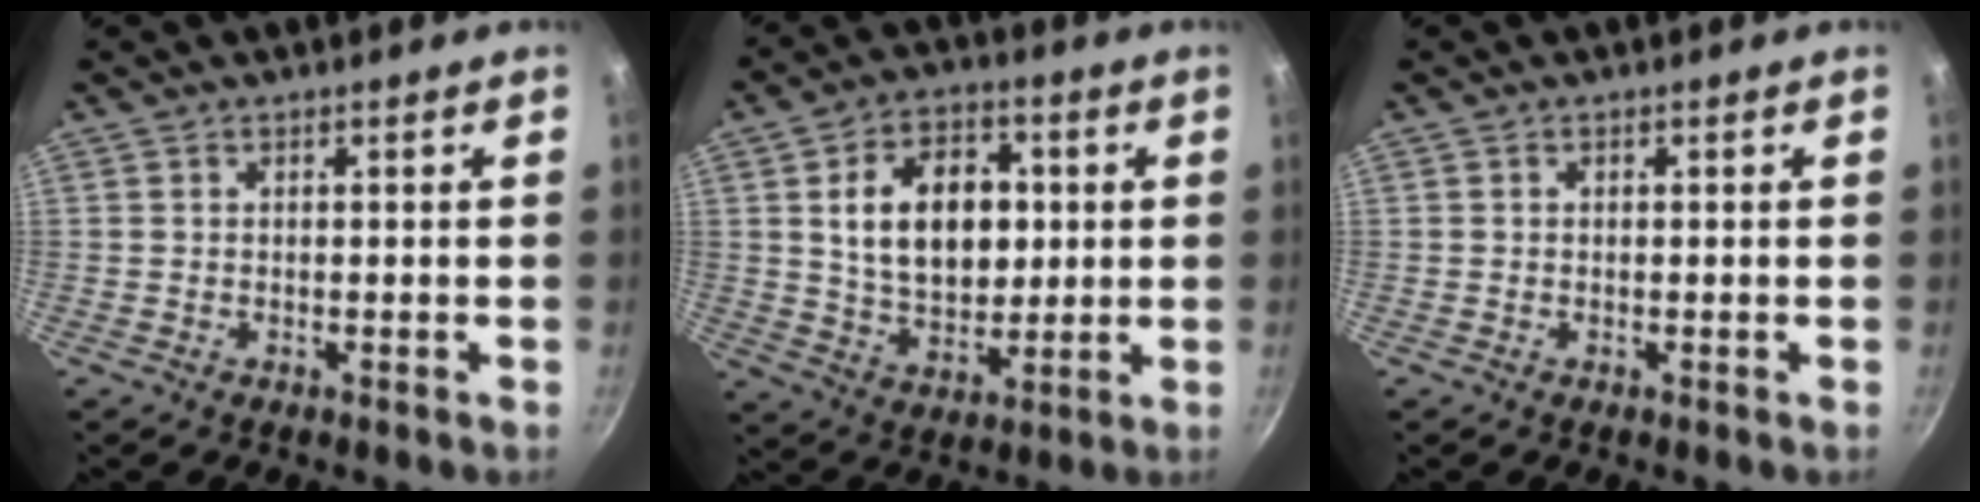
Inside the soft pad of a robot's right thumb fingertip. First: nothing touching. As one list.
[{"total": 15.4, "force": [2.5, 10.5, 11.0], "torque": [-0.143, -0.003, 0.045]}, {"total": 0.0}]